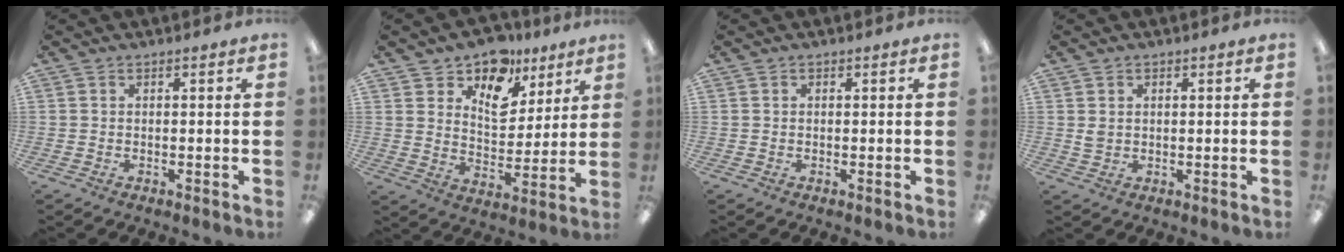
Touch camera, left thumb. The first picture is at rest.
{"total": 13.0, "force": [9.2, 7.7, 4.9], "torque": [-0.079, -0.059, 0.170]}
{"total": 0.0}
{"total": 2.0, "force": [0.7, 1.6, 0.9], "torque": [-0.012, 0.001, 0.010]}